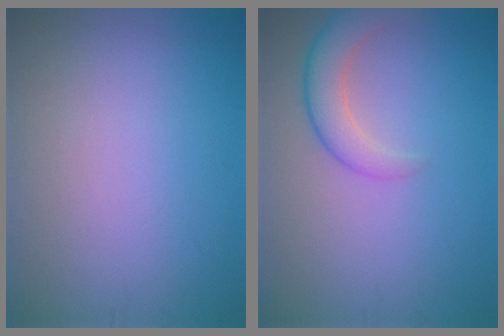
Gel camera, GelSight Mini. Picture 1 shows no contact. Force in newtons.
{"total": 3.4, "press": 3.4, "slide": 0.2}